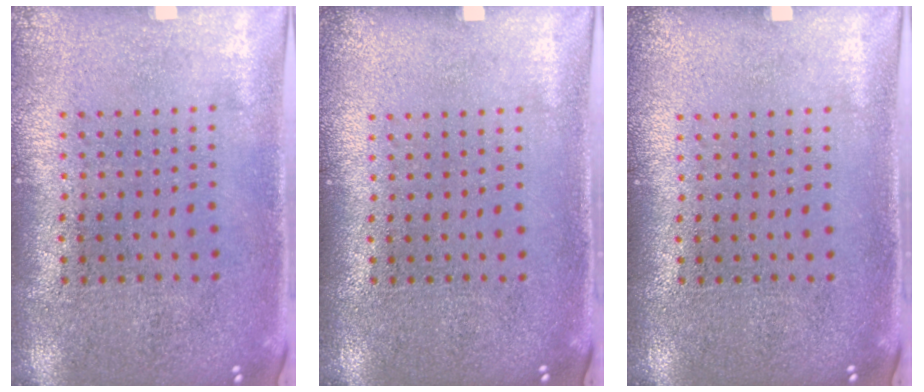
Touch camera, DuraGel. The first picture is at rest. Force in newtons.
{"total": 0.0}
{"total": 0.0}